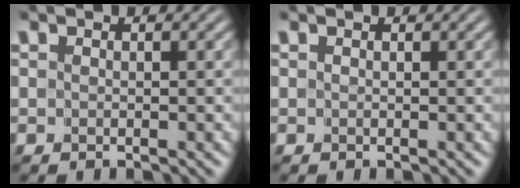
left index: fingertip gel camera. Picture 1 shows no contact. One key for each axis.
{"total": 0.0}